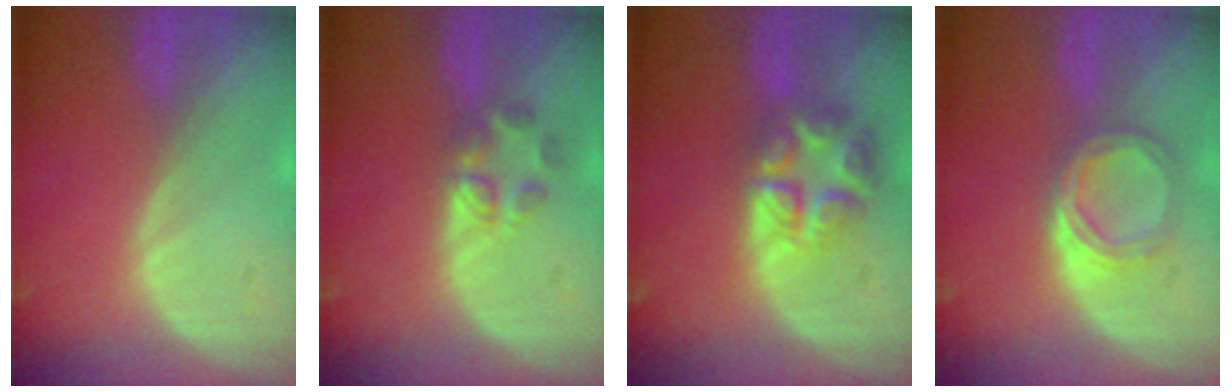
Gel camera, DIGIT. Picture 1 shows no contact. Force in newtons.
{"total": 3.5, "press": 3.4, "slide": 0.8}
{"total": 8.0, "press": 6.9, "slide": 4.0}
{"total": 4.6, "press": 4.5, "slide": 0.8}